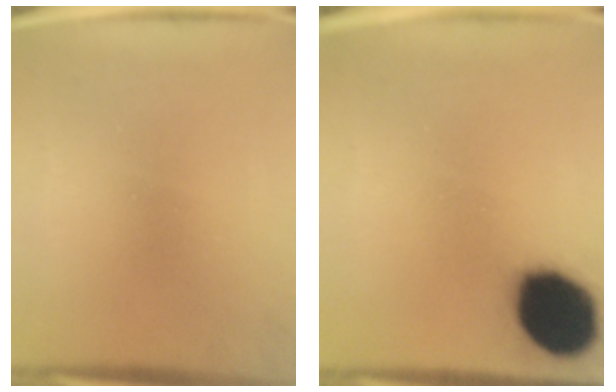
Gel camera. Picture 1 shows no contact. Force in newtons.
{"total": 19.2}